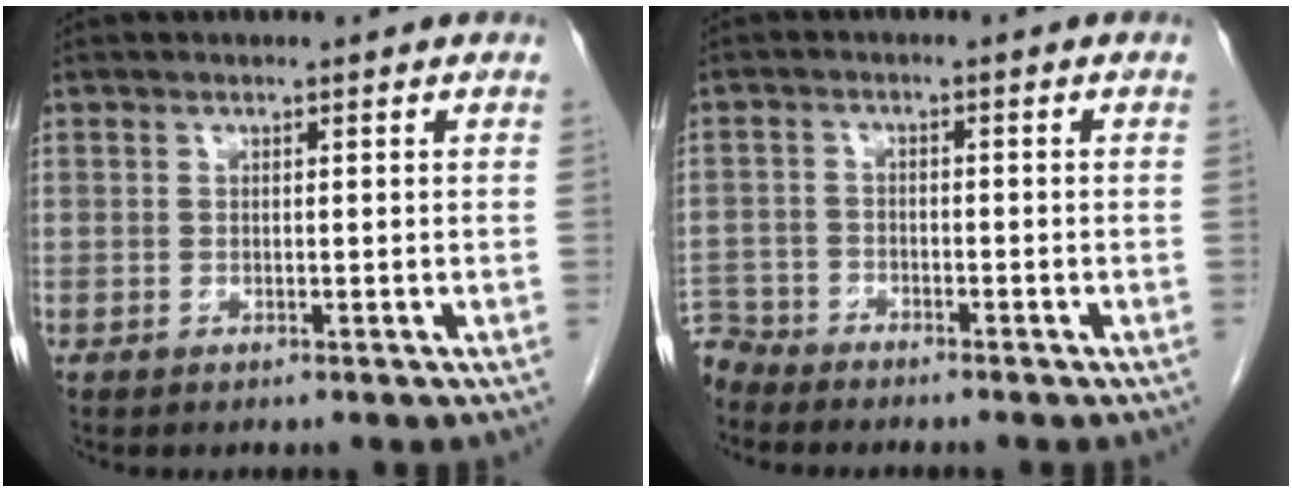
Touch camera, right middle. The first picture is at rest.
{"total": 4.7, "force": [-4.5, 1.2, -0.2], "torque": [0.005, -0.010, -0.089]}